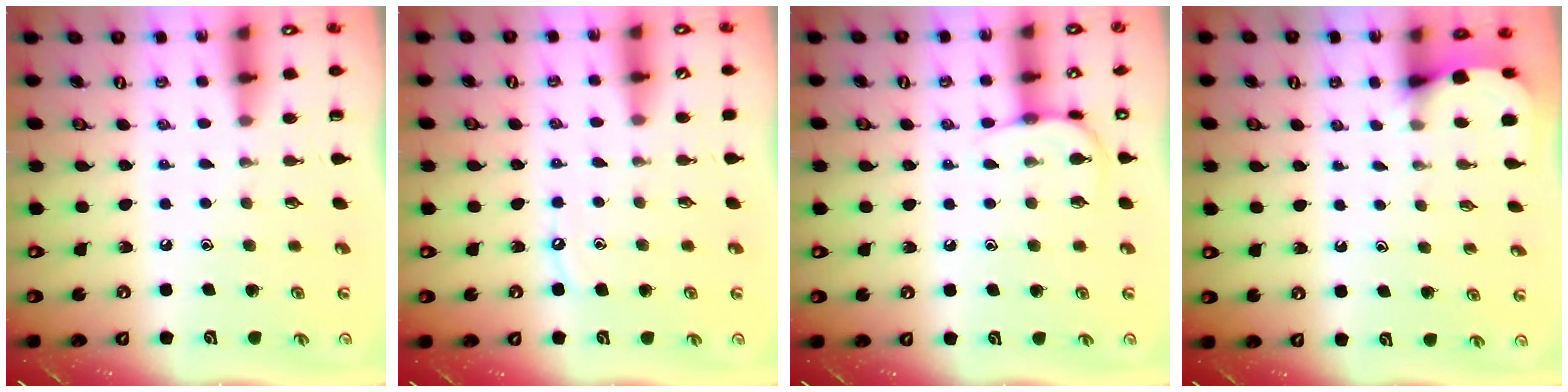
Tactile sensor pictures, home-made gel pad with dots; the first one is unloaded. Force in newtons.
{"total": 5.2, "press": 5.1, "slide": 0.6}
{"total": 6.4, "press": 6.4, "slide": 0.8}
{"total": 3.0, "press": 3.0, "slide": 0.4}